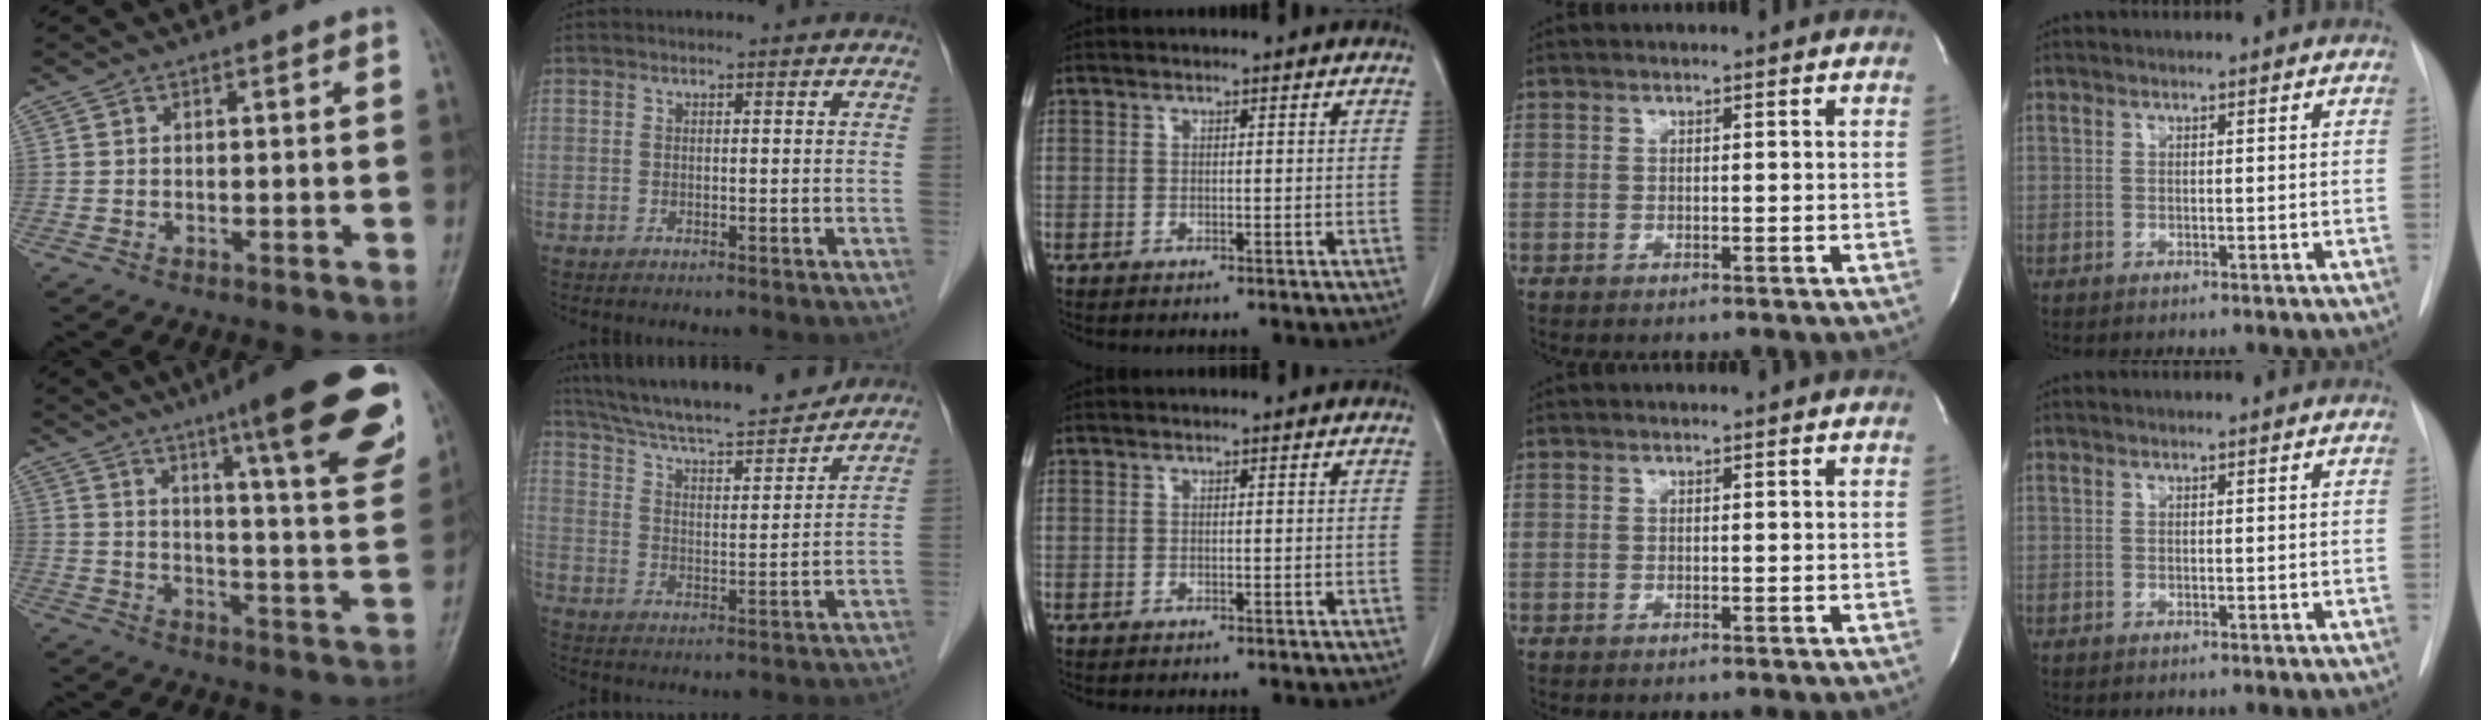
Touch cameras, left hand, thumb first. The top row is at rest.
{"thumb": {"total": 23.0, "force": [13.6, 3.3, 18.3], "torque": [-0.229, -0.051, 0.183]}, "index": {"total": 18.2, "force": [16.4, 2.2, 7.6], "torque": [-0.131, 0.009, 0.254]}}